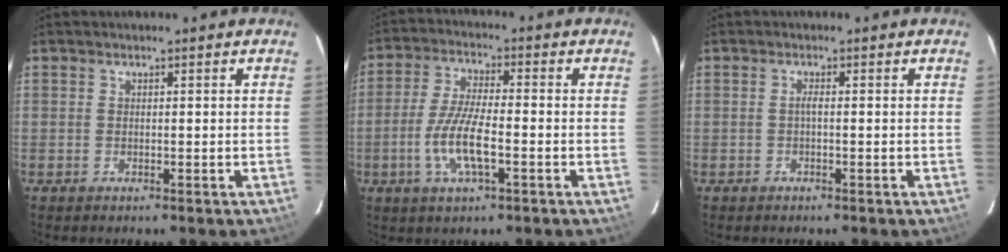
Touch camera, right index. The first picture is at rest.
{"total": 9.0, "force": [-2.9, 2.1, 8.2], "torque": [-0.171, -0.003, -0.059]}
{"total": 0.8, "force": [-0.2, 0.0, 0.7], "torque": [-0.013, 0.003, -0.006]}